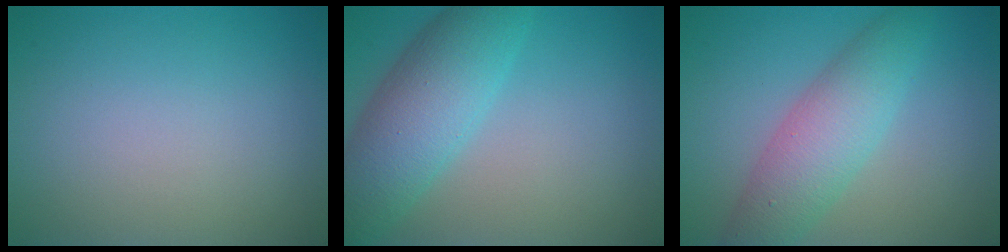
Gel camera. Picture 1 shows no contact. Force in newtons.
{"total": 6.9, "press": 6.9, "slide": 0.2}
{"total": 5.3, "press": 5.3, "slide": 0.0}